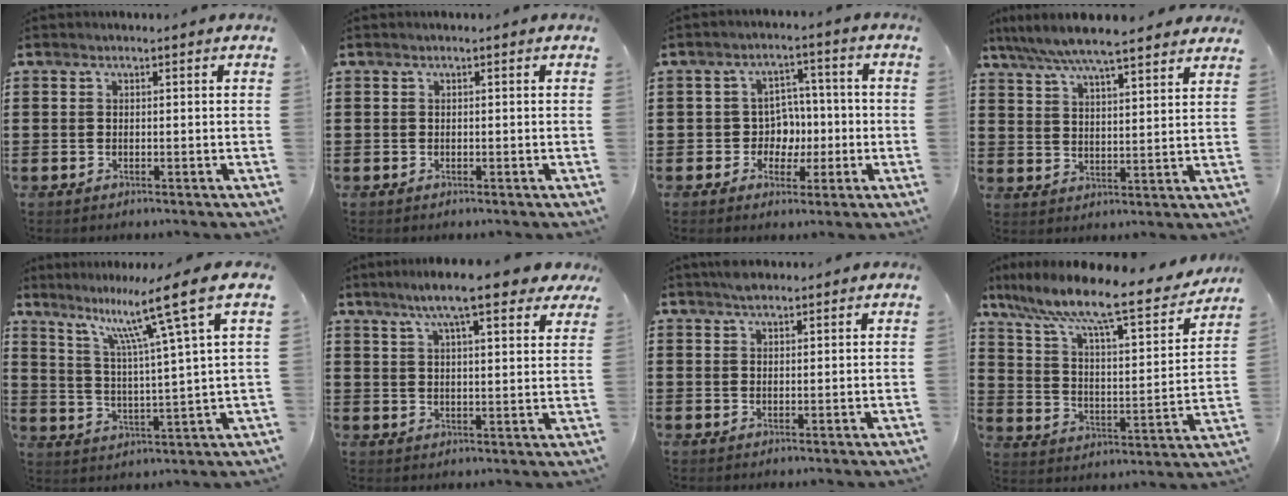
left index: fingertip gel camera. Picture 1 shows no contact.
{"total": 0.0}
{"total": 5.5, "force": [-0.6, 5.1, 2.1], "torque": [-0.053, 0.008, -0.015]}
{"total": 6.6, "force": [6.2, 0.5, 2.4], "torque": [-0.070, -0.023, 0.109]}
{"total": 11.8, "force": [7.8, -0.3, 8.8], "torque": [-0.168, -0.039, 0.115]}
{"total": 9.7, "force": [7.4, 1.2, 6.2], "torque": [-0.123, -0.011, 0.127]}
{"total": 2.0, "force": [1.7, 0.6, 0.8], "torque": [-0.019, 0.001, 0.033]}
{"total": 10.9, "force": [9.0, 1.0, 6.1], "torque": [-0.145, -0.060, 0.146]}